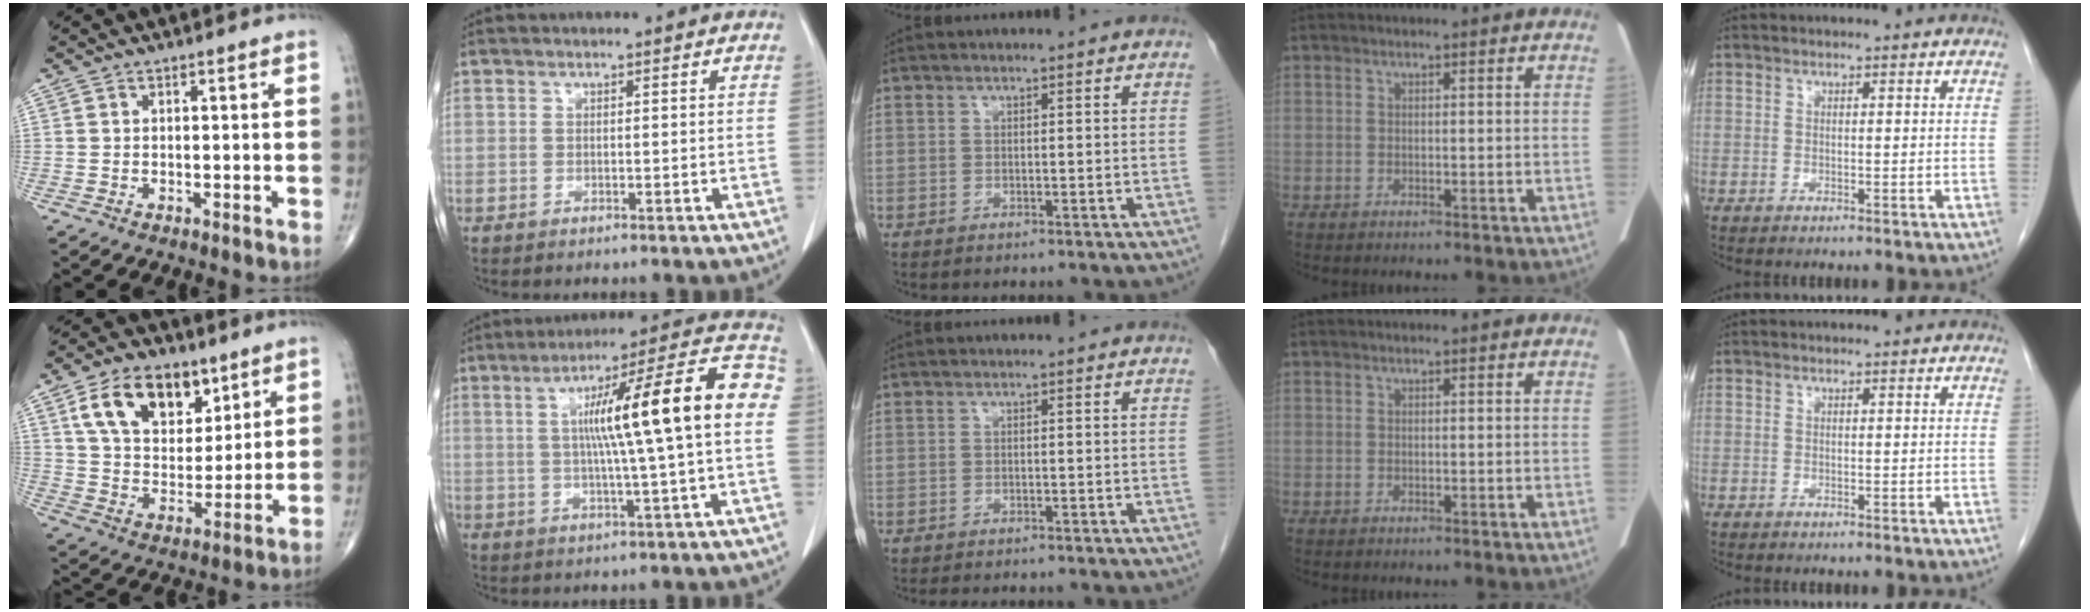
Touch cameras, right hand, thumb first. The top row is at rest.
{"thumb": {"total": 16.4, "force": [8.2, 10.2, 9.9], "torque": [-0.129, -0.031, 0.151]}, "index": {"total": 18.1, "force": [2.0, 0.5, 18.0], "torque": [-0.259, 0.031, 0.020]}, "middle": {"total": 4.6, "force": [-4.0, 1.1, 1.9], "torque": [-0.020, -0.004, -0.047]}}